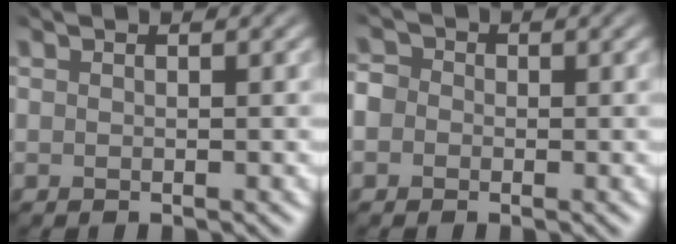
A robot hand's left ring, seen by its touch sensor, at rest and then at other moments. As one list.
[{"total": 3.0, "force": [-2.3, 0.1, -2.0], "torque": [0.013, -0.017, -0.029]}]